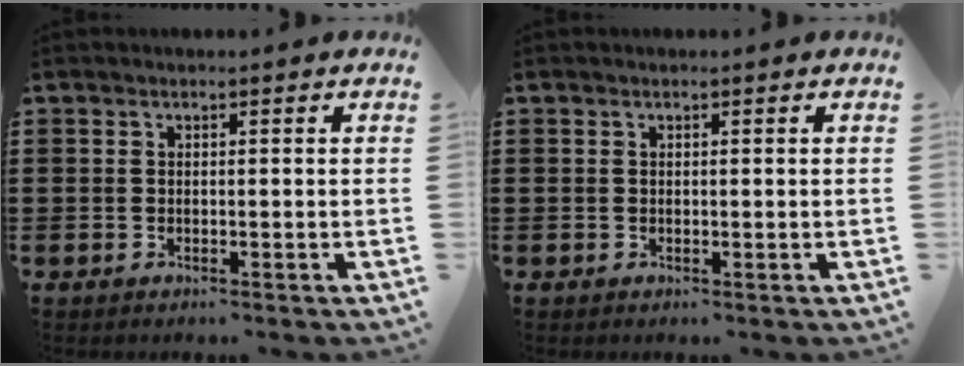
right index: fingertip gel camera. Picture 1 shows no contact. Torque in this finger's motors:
{"motor_torque": [0.00, 0.00, 0.00, 0.00]}